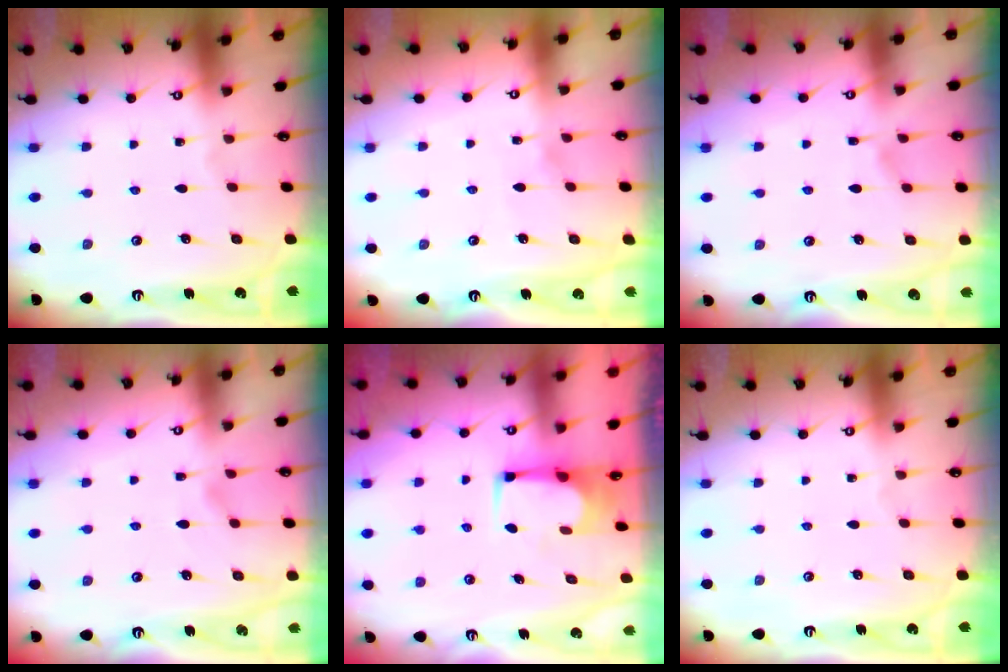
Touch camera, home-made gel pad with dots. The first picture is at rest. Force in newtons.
{"total": 3.5, "press": 3.4, "slide": 0.5}
{"total": 3.7, "press": 3.7, "slide": 0.4}
{"total": 1.1, "press": 0.6, "slide": 0.9}
{"total": 2.1, "press": 2.1, "slide": 0.1}
{"total": 0.0}